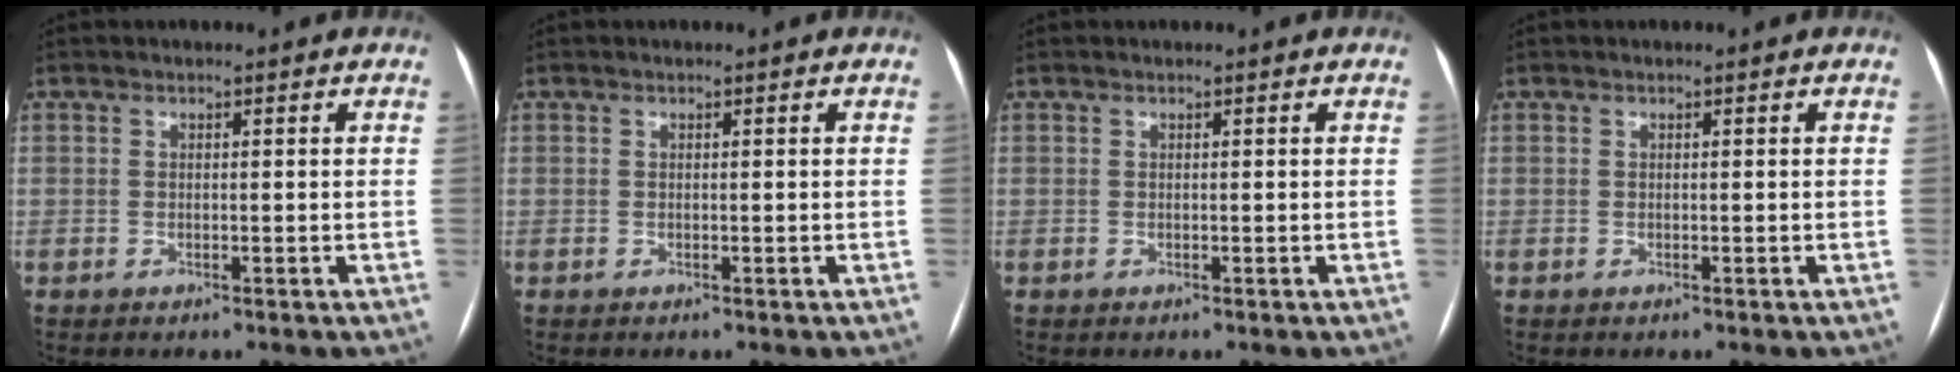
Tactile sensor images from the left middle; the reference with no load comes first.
{"total": 0.0}
{"total": 0.0}
{"total": 0.0}